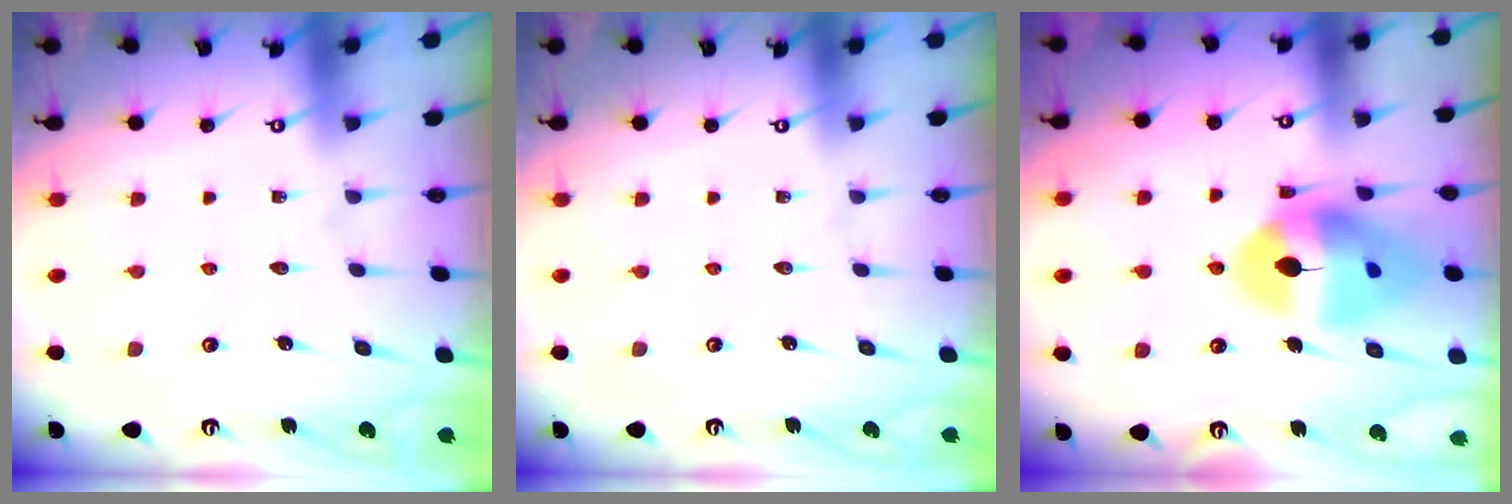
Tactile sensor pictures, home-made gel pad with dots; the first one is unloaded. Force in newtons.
{"total": 0.0}
{"total": 16.5, "press": 16.4, "slide": 1.9}